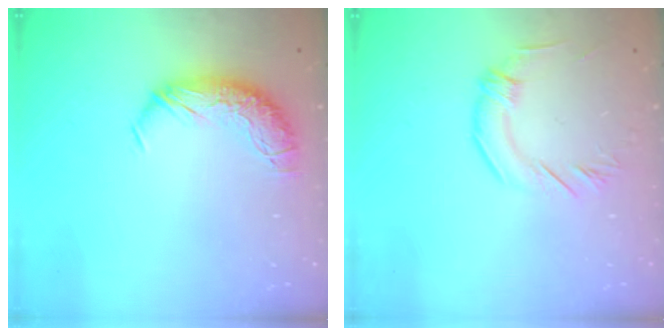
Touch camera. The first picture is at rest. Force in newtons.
{"total": 2.3, "press": 1.9, "slide": 1.4}